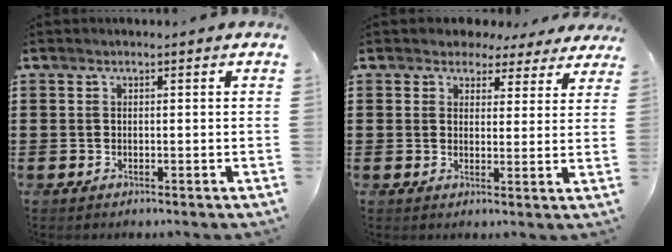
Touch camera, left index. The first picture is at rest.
{"total": 3.6, "force": [3.0, 1.9, 0.5], "torque": [-0.019, -0.004, 0.055]}